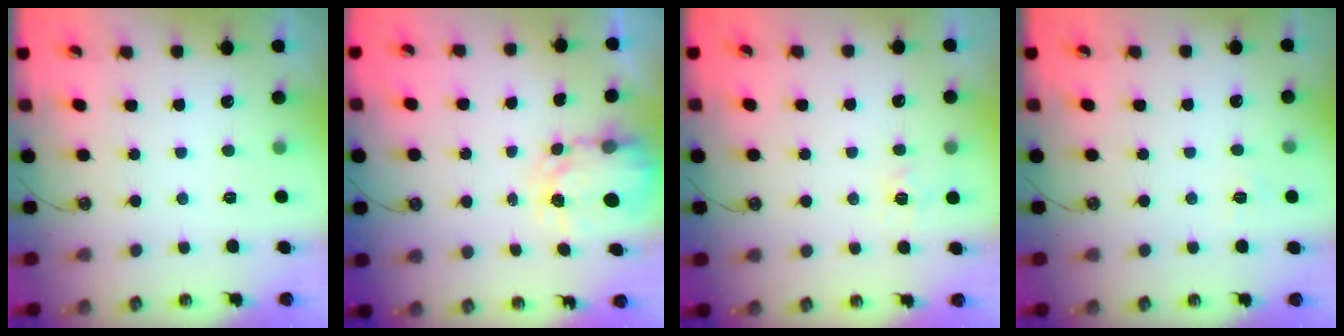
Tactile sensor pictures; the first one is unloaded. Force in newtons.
{"total": 4.1, "press": 4.1, "slide": 0.3}
{"total": 5.0, "press": 5.0, "slide": 0.7}
{"total": 4.2, "press": 4.2, "slide": 0.5}